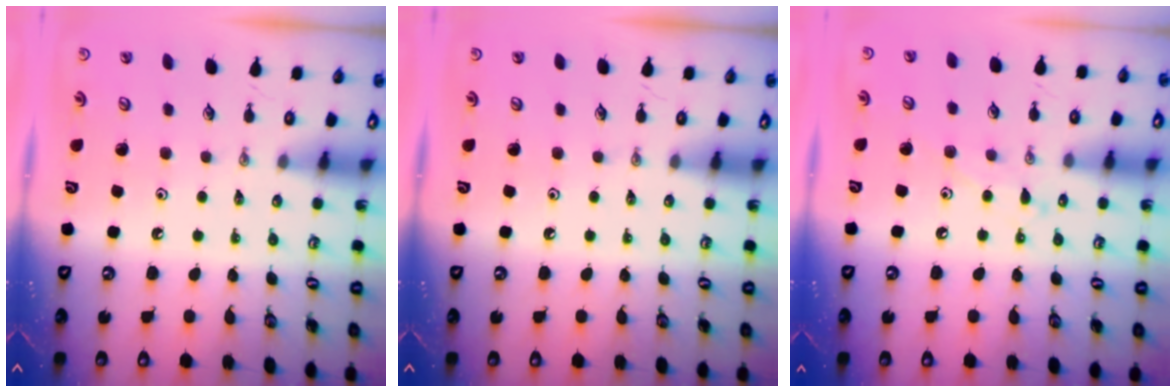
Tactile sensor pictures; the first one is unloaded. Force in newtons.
{"total": 0.0}
{"total": 7.9, "press": 7.9, "slide": 0.6}